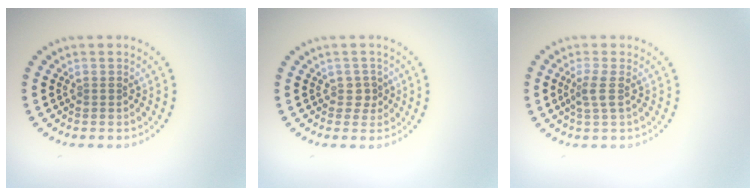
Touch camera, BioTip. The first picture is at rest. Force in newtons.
{"total": 1.2, "press": 1.0, "slide": 0.7}
{"total": 1.8, "press": 1.3, "slide": 1.1}